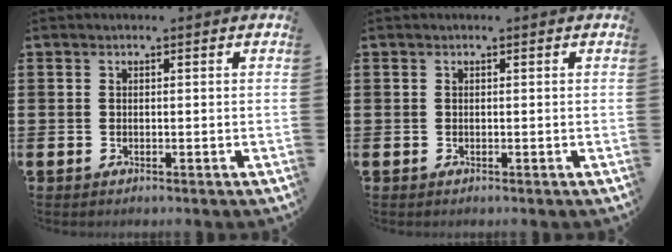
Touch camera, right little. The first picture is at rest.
{"total": 0.0}